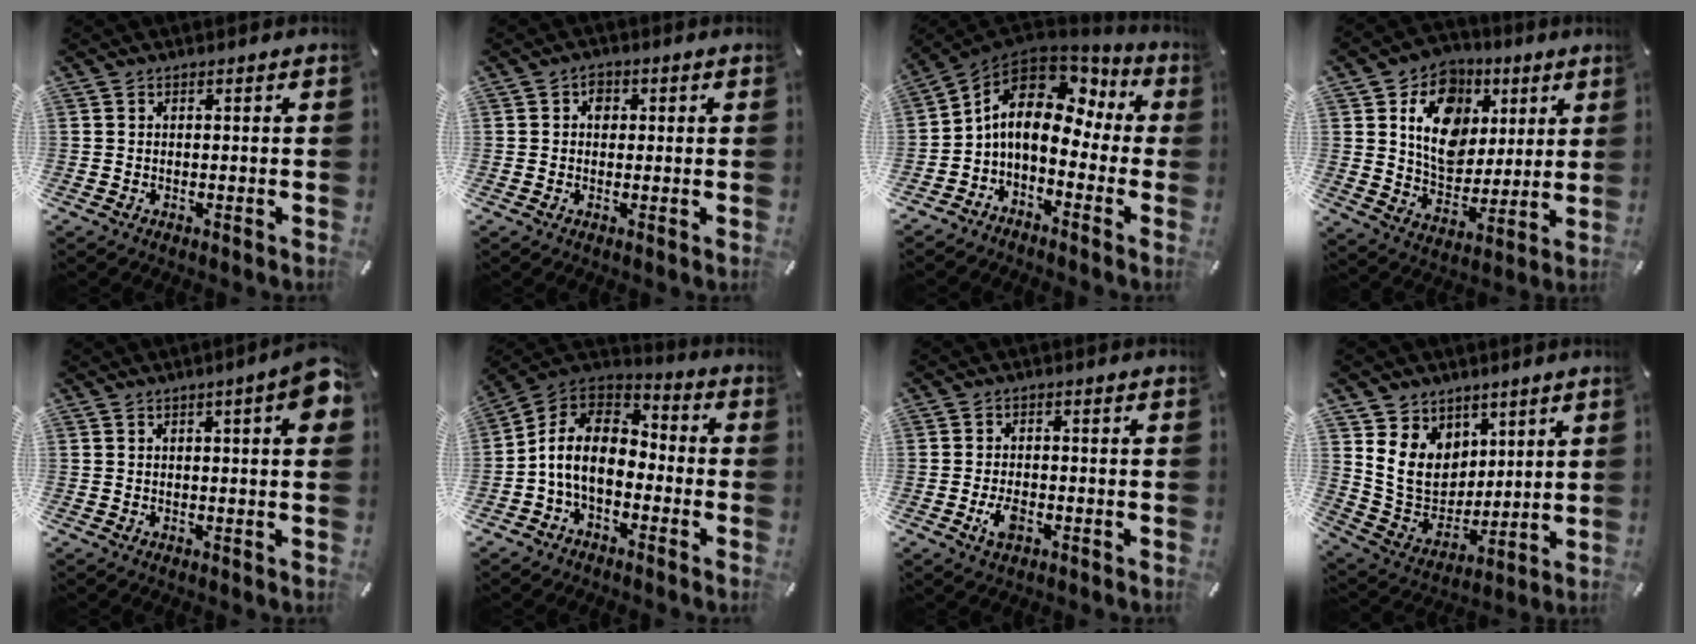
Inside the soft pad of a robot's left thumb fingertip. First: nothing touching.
{"total": 2.4, "force": [0.2, 2.0, 1.2], "torque": [-0.010, 0.001, -0.002]}
{"total": 12.3, "force": [1.8, 8.3, 9.0], "torque": [-0.163, -0.006, 0.026]}
{"total": 14.7, "force": [4.3, 12.0, 7.4], "torque": [-0.117, -0.008, 0.083]}
{"total": 6.1, "force": [1.6, 1.4, 5.7], "torque": [-0.083, 0.000, 0.023]}
{"total": 11.1, "force": [-3.7, 7.6, 7.1], "torque": [-0.165, 0.020, -0.076]}
{"total": 4.1, "force": [-1.7, 2.2, 3.0], "torque": [-0.071, 0.002, -0.033]}
{"total": 12.0, "force": [4.6, 10.2, 4.2], "torque": [-0.109, -0.030, 0.099]}